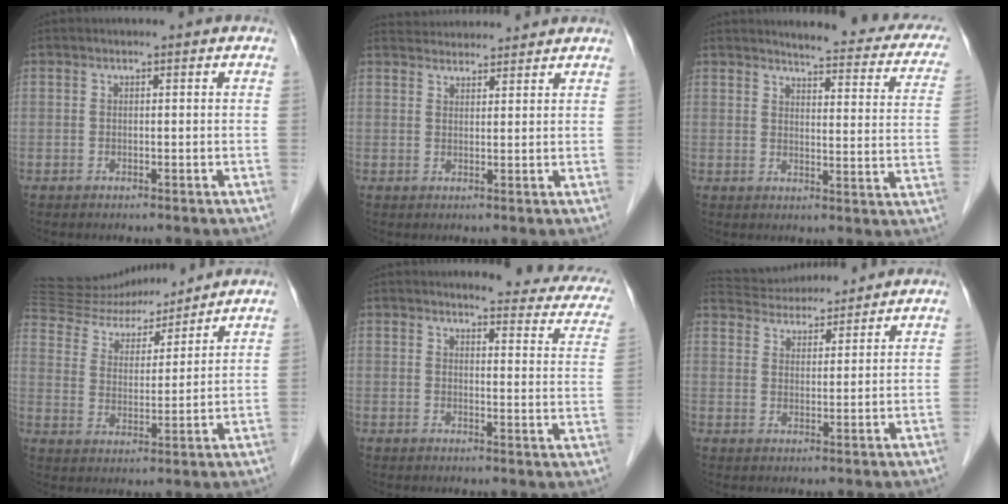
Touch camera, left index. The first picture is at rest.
{"total": 8.1, "force": [7.8, 1.7, 1.3], "torque": [-0.013, 0.031, 0.113]}
{"total": 17.0, "force": [15.2, 3.5, 6.8], "torque": [-0.054, -0.041, 0.153]}
{"total": 16.6, "force": [15.7, 4.1, 3.5], "torque": [-0.067, 0.011, 0.275]}
{"total": 13.3, "force": [12.0, 2.9, 5.0], "torque": [-0.025, -0.042, 0.107]}
{"total": 10.8, "force": [10.2, 2.4, 2.5], "torque": [-0.040, 0.025, 0.167]}